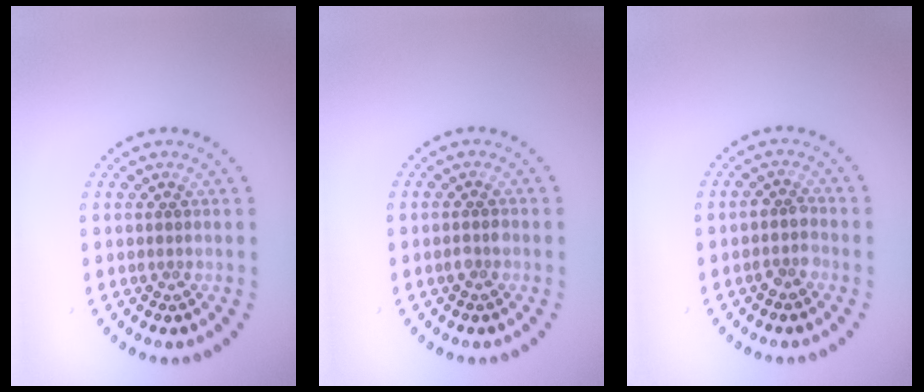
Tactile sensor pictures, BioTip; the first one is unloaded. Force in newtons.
{"total": 1.0, "press": 0.9, "slide": 0.4}
{"total": 1.8, "press": 1.6, "slide": 0.7}